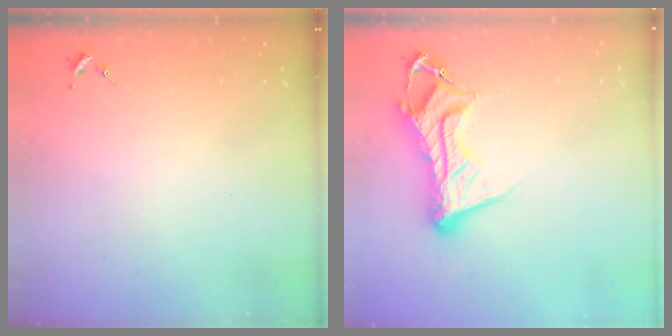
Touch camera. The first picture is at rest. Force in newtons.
{"total": 13.3, "press": 13.2, "slide": 1.6}